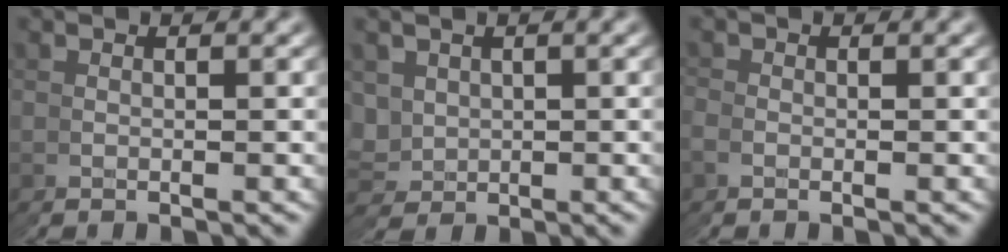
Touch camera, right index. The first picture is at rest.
{"total": 4.2, "force": [-0.2, 4.2, 0.0], "torque": [-0.026, -0.037, 0.017]}
{"total": 1.5, "force": [-0.5, 0.7, -1.1], "torque": [0.015, -0.003, -0.013]}